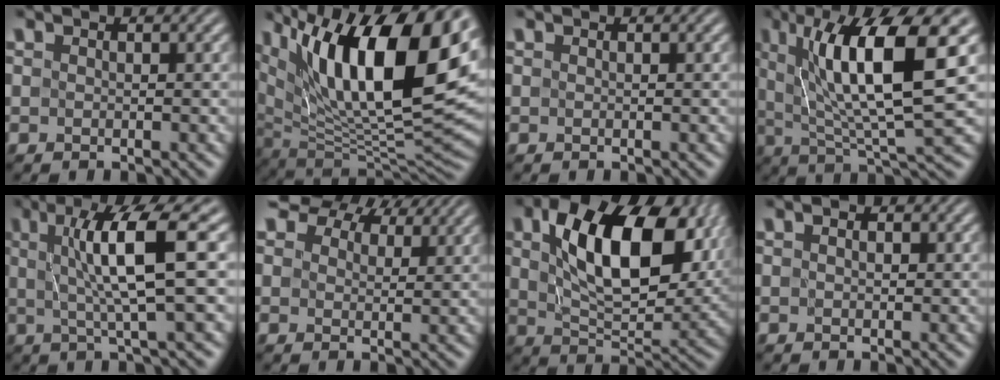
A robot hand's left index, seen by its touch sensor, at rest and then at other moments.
{"total": 16.5, "force": [6.5, 6.5, 13.7], "torque": [-0.229, 0.015, 0.110]}
{"total": 0.0}
{"total": 10.8, "force": [3.2, 2.1, 10.1], "torque": [-0.158, -0.001, 0.062]}
{"total": 7.0, "force": [1.1, 0.8, 6.9], "torque": [-0.120, 0.009, 0.020]}
{"total": 7.9, "force": [6.3, 3.7, 3.0], "torque": [-0.070, 0.006, 0.100]}
{"total": 13.1, "force": [3.7, 7.2, 10.3], "torque": [-0.162, -0.001, 0.073]}
{"total": 1.2, "force": [0.5, 0.8, 0.7], "torque": [-0.010, 0.006, -0.010]}